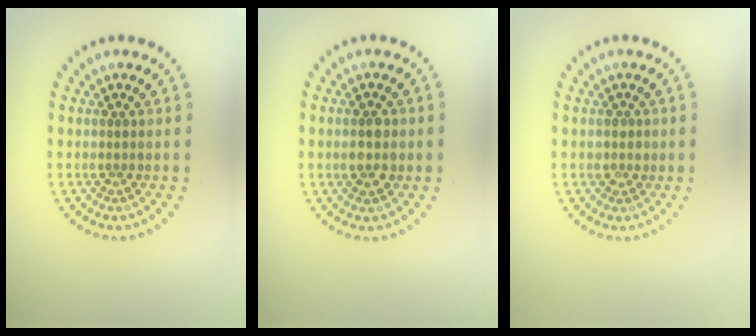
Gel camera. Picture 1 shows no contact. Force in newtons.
{"total": 2.7, "press": 2.7, "slide": 0.1}
{"total": 1.0, "press": 0.9, "slide": 0.5}